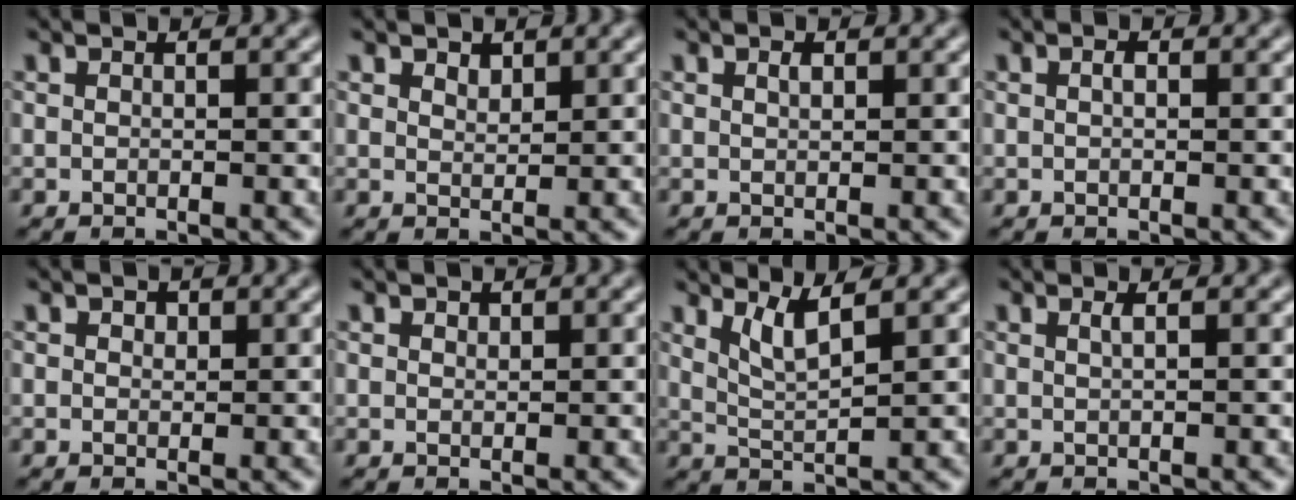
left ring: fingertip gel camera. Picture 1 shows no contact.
{"total": 1.1, "force": [0.9, 0.5, 0.3], "torque": [-0.008, 0.000, 0.017]}
{"total": 0.6, "force": [0.4, 0.3, 0.4], "torque": [-0.009, 0.001, 0.007]}
{"total": 0.6, "force": [0.1, 0.3, 0.5], "torque": [-0.011, 0.001, 0.001]}
{"total": 0.8, "force": [0.5, 0.6, 0.3], "torque": [-0.005, -0.003, 0.004]}
{"total": 0.5, "force": [0.4, 0.3, 0.1], "torque": [-0.002, -0.003, 0.007]}
{"total": 2.8, "force": [1.9, 0.5, 2.0], "torque": [-0.036, -0.006, 0.040]}
{"total": 0.9, "force": [0.3, 0.3, 0.8], "torque": [-0.009, 0.002, 0.004]}